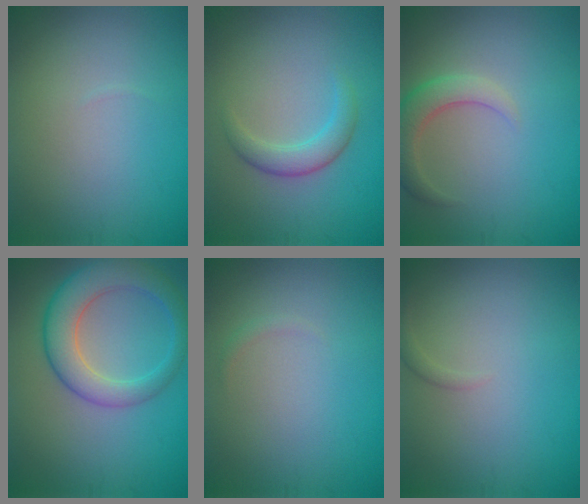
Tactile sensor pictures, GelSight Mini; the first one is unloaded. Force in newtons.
{"total": 2.7, "press": 2.7, "slide": 0.1}
{"total": 3.0, "press": 3.0, "slide": 0.3}
{"total": 5.6, "press": 5.6, "slide": 0.2}
{"total": 0.5, "press": 0.5, "slide": 0.0}
{"total": 0.8, "press": 0.8, "slide": 0.1}